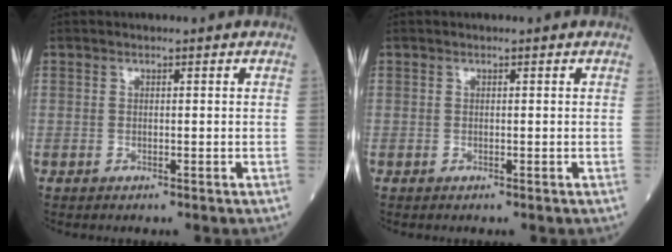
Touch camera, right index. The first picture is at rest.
{"total": 0.0}